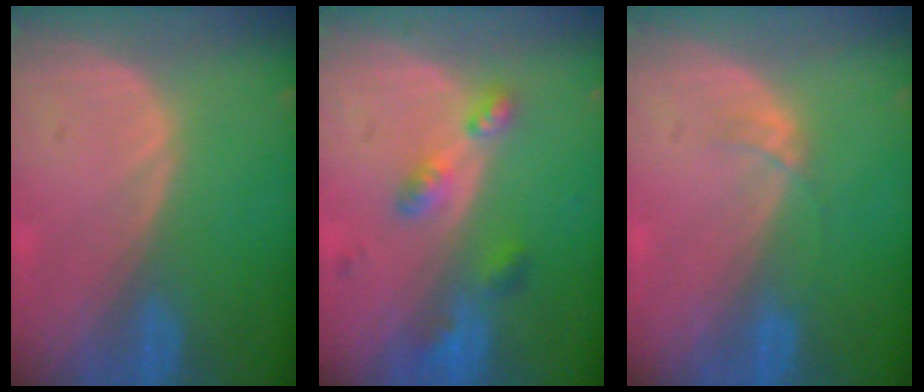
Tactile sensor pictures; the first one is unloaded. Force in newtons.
{"total": 5.3, "press": 4.8, "slide": 2.2}
{"total": 1.3, "press": 1.3, "slide": 0.1}